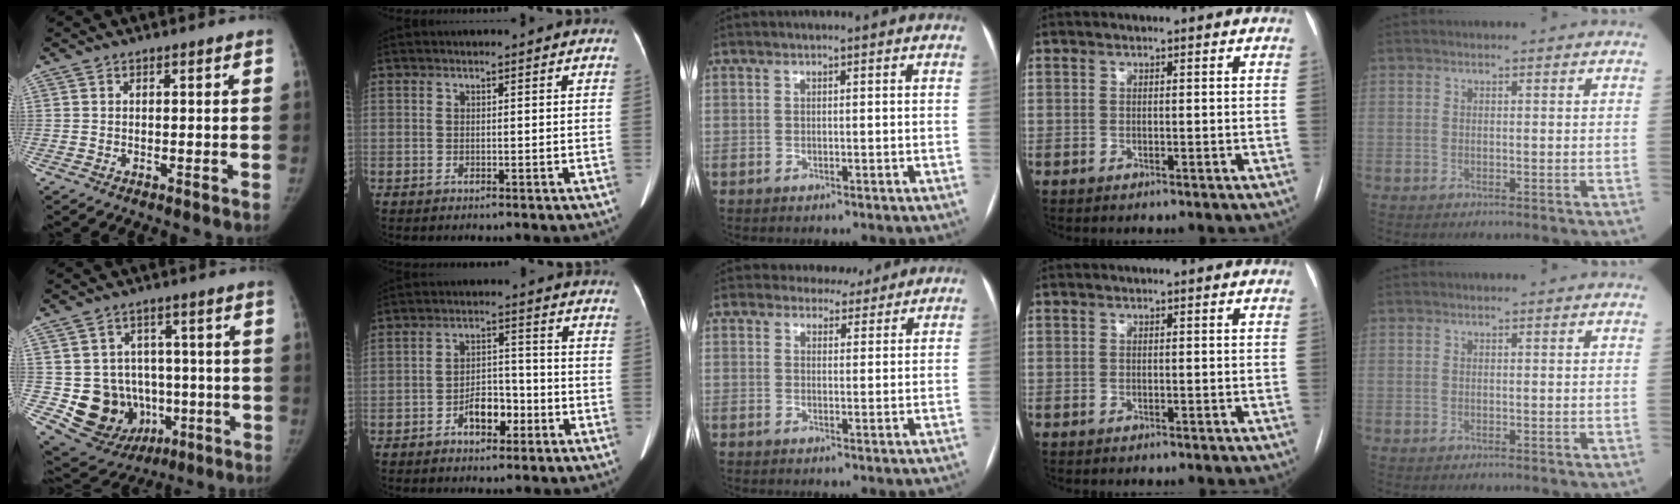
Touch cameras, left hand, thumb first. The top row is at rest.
{"thumb": {"total": 15.9, "force": [-2.9, 13.9, 7.3], "torque": [-0.087, 0.022, -0.018]}, "index": {"total": 5.5, "force": [-3.0, 2.8, 3.6], "torque": [-0.065, 0.013, -0.050]}, "middle": {"total": 4.8, "force": [4.4, 2.0, 0.1], "torque": [0.008, -0.001, 0.050]}}